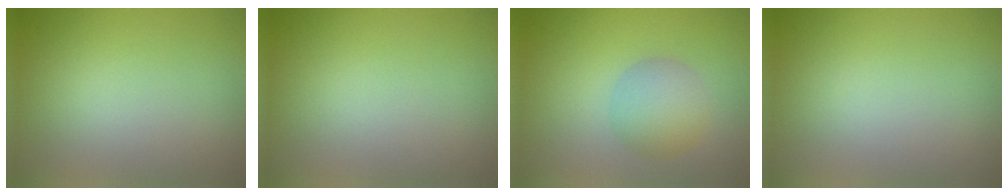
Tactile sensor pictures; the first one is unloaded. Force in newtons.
{"total": 0.0}
{"total": 3.5, "press": 3.5, "slide": 0.1}
{"total": 0.0}